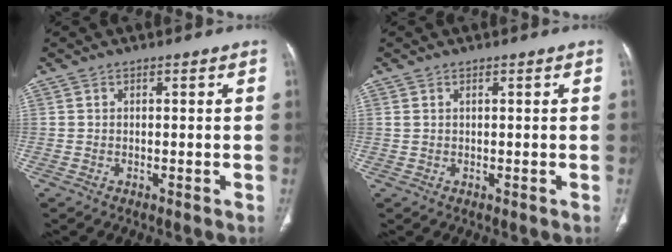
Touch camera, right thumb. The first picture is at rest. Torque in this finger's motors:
{"motor_torque": [0.16, -0.17, -0.64, 0.26, 0.04]}